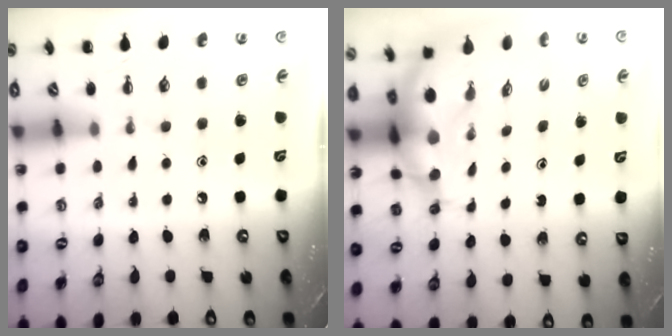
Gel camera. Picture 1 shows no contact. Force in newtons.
{"total": 7.9, "press": 7.6, "slide": 2.0}